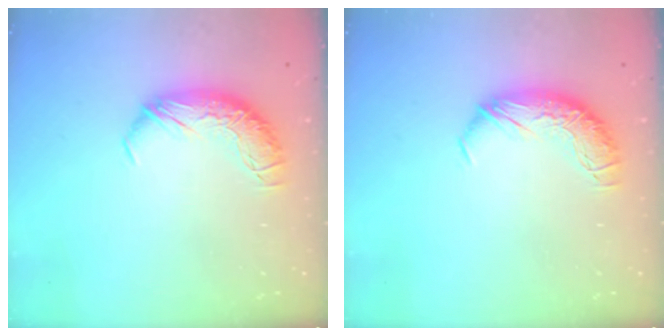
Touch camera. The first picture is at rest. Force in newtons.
{"total": 0.0}